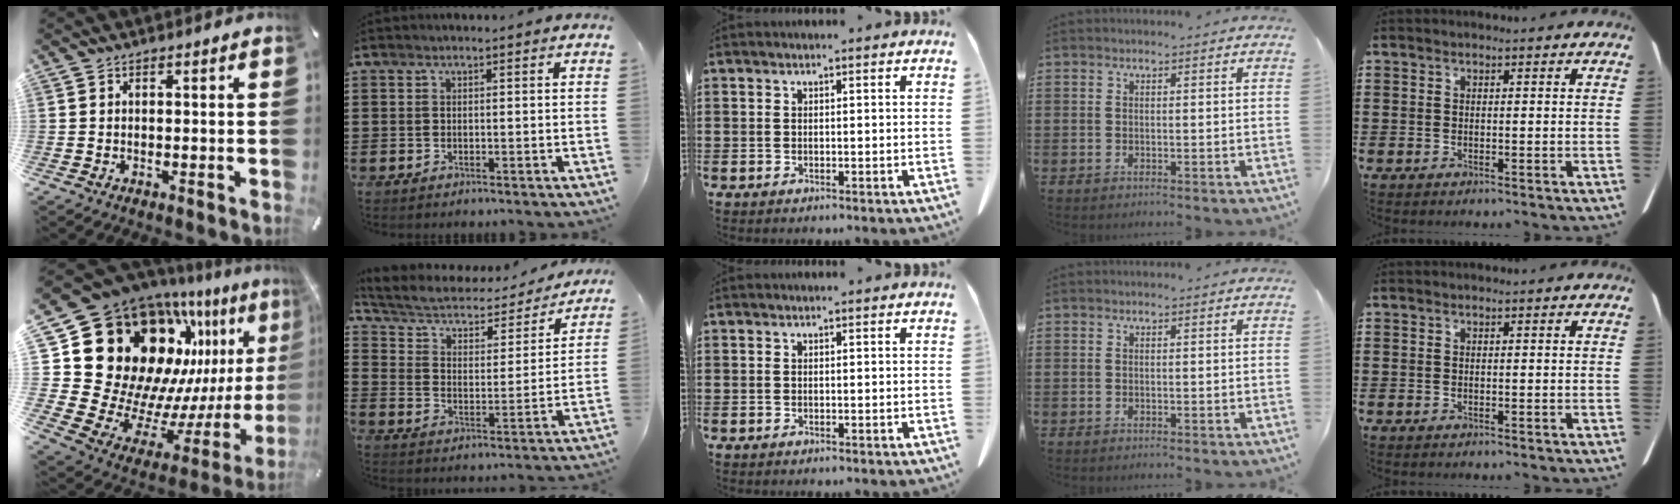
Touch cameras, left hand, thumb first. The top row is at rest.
{"thumb": {"total": 26.4, "force": [11.3, 19.5, 13.6], "torque": [-0.186, -0.160, 0.265]}, "index": {"total": 4.8, "force": [3.9, 1.9, 2.1], "torque": [-0.062, -0.030, 0.060]}}